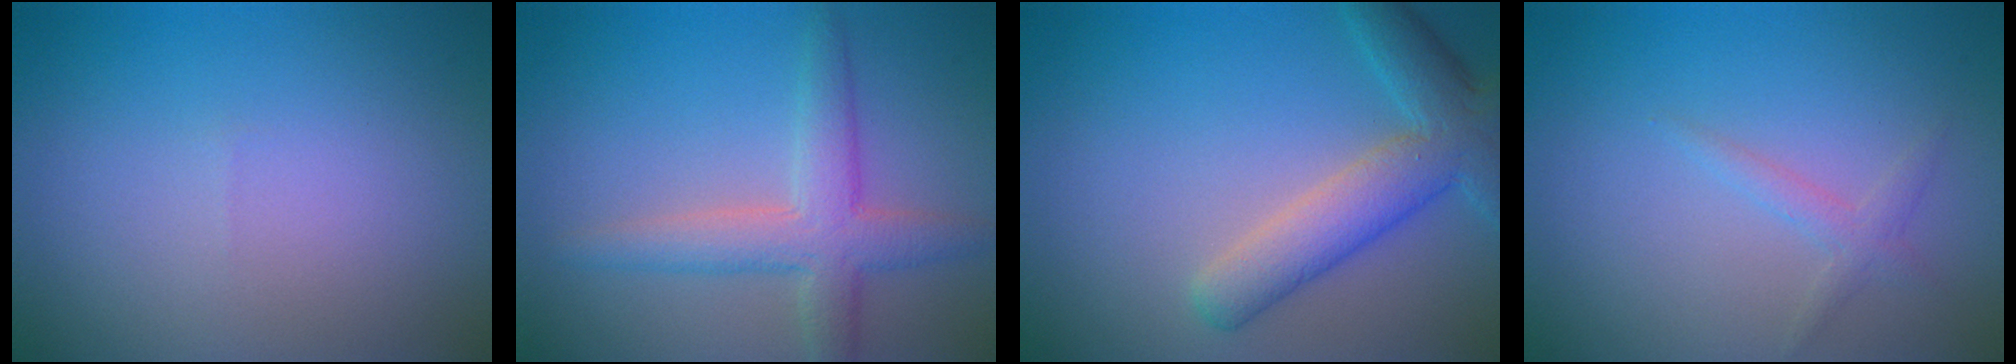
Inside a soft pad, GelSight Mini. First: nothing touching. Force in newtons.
{"total": 4.4, "press": 4.4, "slide": 0.2}
{"total": 5.8, "press": 5.8, "slide": 0.3}
{"total": 1.3, "press": 1.3, "slide": 0.0}